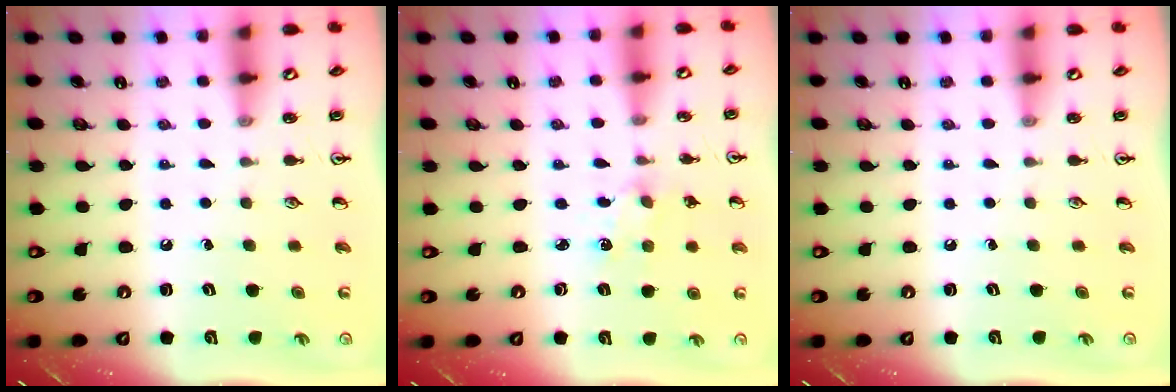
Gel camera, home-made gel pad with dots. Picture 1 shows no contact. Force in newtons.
{"total": 2.5, "press": 2.4, "slide": 0.4}
{"total": 0.0}